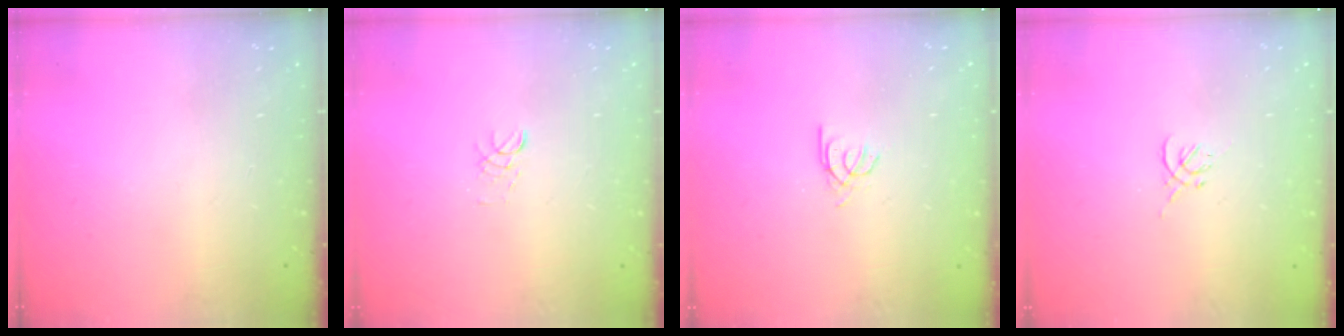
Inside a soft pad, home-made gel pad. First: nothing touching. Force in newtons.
{"total": 3.6, "press": 3.6, "slide": 0.3}
{"total": 2.4, "press": 2.4, "slide": 0.2}
{"total": 0.0}